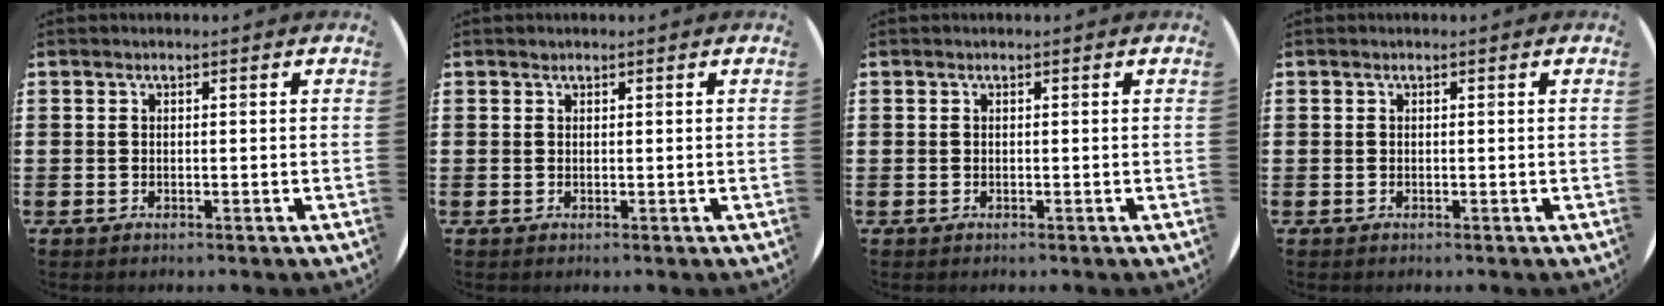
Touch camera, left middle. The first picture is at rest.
{"total": 0.0}
{"total": 0.0}
{"total": 0.0}